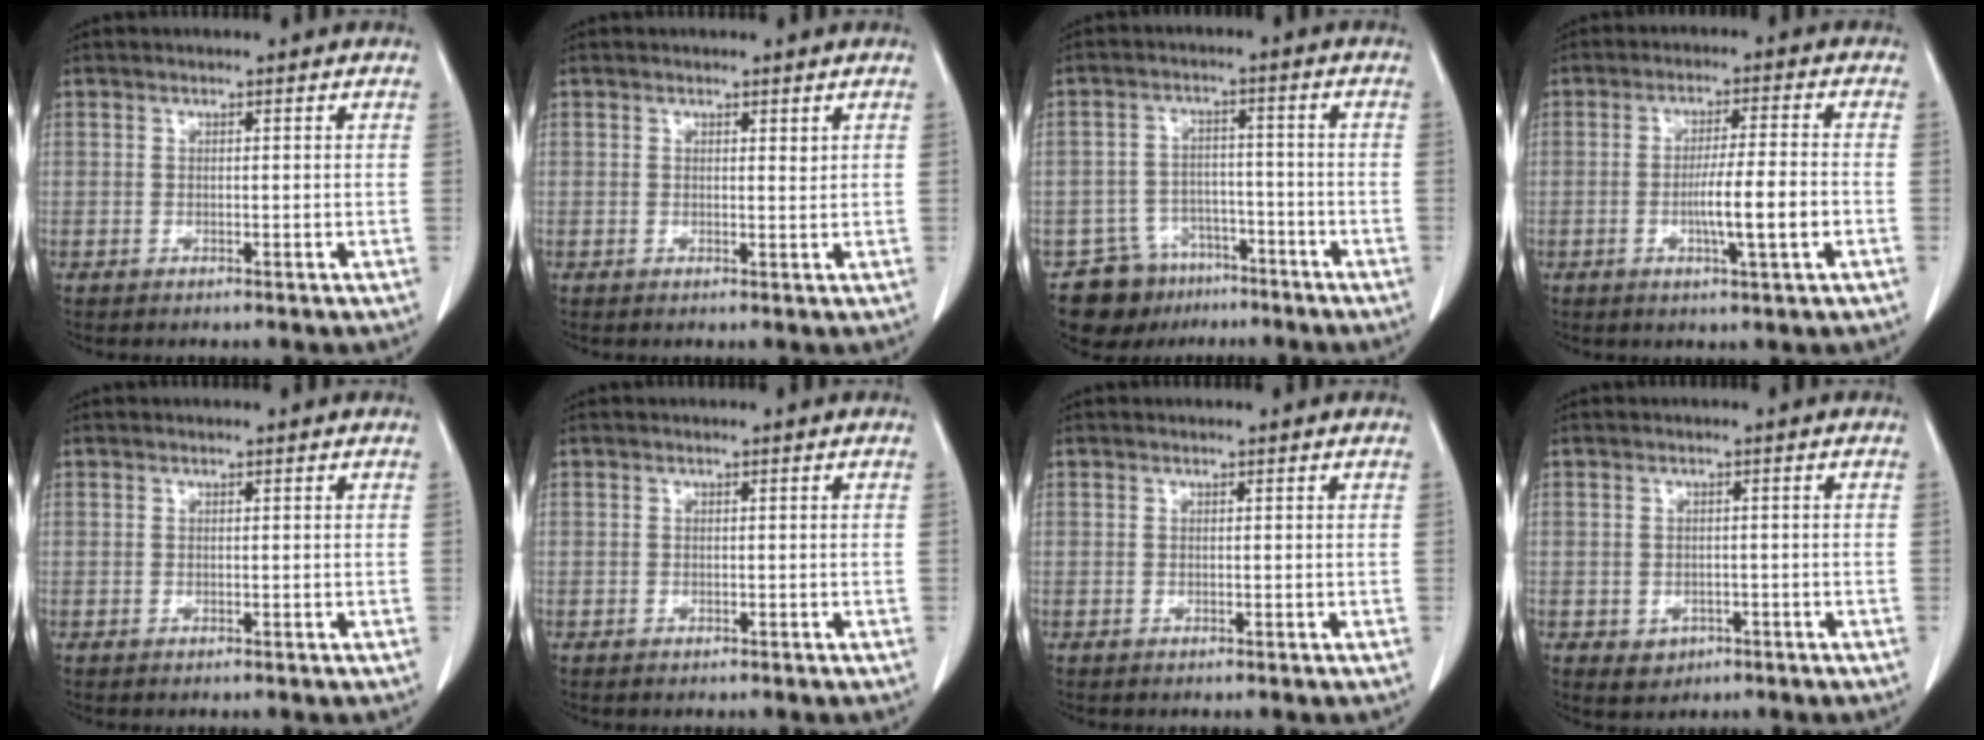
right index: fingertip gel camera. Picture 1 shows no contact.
{"total": 0.7, "force": [0.5, 0.2, 0.4], "torque": [-0.008, -0.005, 0.006]}
{"total": 8.7, "force": [-6.3, 5.9, 1.0], "torque": [-0.013, 0.023, -0.094]}
{"total": 7.4, "force": [-2.0, -0.1, 7.1], "torque": [-0.119, -0.004, -0.033]}
{"total": 0.0}
{"total": 0.0}
{"total": 0.0}
{"total": 2.5, "force": [-1.0, 2.1, 0.8], "torque": [-0.008, 0.004, -0.003]}